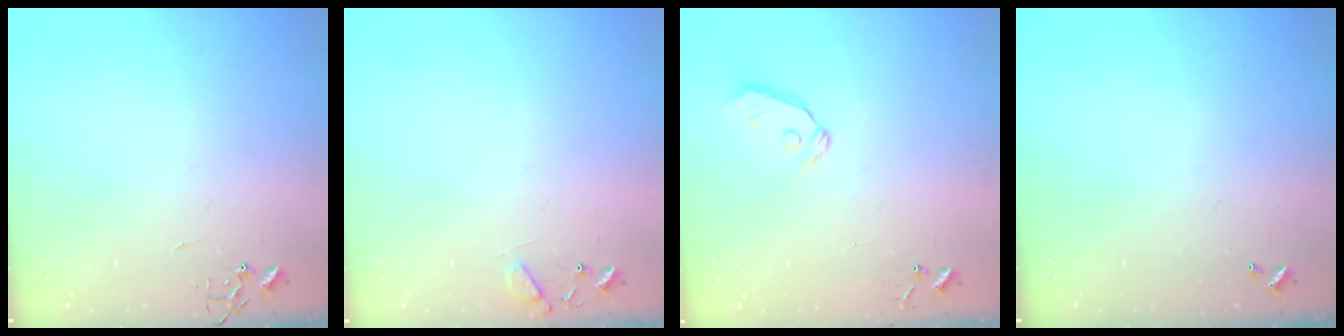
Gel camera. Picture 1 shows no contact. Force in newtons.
{"total": 9.0, "press": 9.0, "slide": 0.6}
{"total": 6.1, "press": 6.1, "slide": 0.6}
{"total": 0.0}